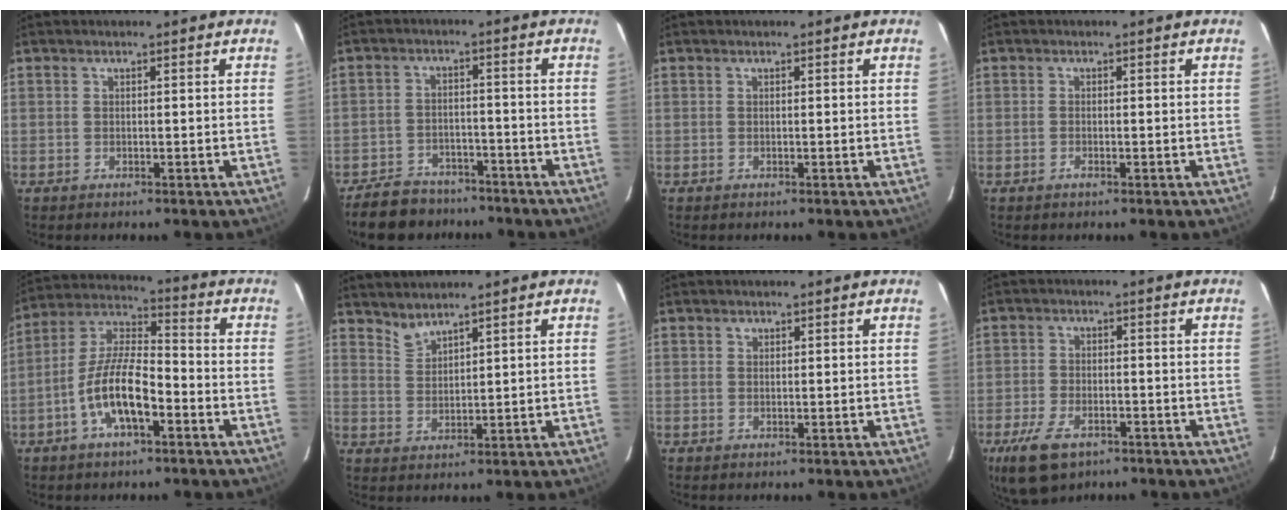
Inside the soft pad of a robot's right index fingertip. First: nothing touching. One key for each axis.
{"total": 11.8, "fx": -9.7, "fy": 5.7, "fz": 3.6, "tx": -0.103, "ty": 0.011, "tz": -0.140}
{"total": 0.0}
{"total": 0.9, "fx": -0.5, "fy": 0.5, "fz": 0.5, "tx": -0.011, "ty": 0.000, "tz": -0.010}
{"total": 12.1, "fx": -5.0, "fy": 4.2, "fz": 10.2, "tx": -0.213, "ty": 0.005, "tz": -0.094}
{"total": 3.1, "fx": 3.1, "fy": 0.2, "fz": 0.7, "tx": -0.013, "ty": -0.001, "tz": 0.061}
{"total": 0.6, "fx": 0.3, "fy": 0.5, "fz": 0.1, "tx": 0.002, "ty": 0.003, "tz": 0.004}
{"total": 9.7, "fx": -5.9, "fy": 4.9, "fz": 5.8, "tx": -0.145, "ty": -0.018, "tz": -0.106}